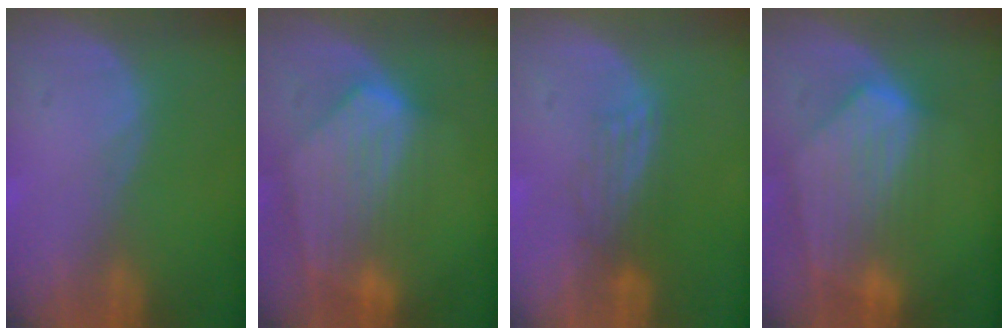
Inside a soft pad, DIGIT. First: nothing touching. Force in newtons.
{"total": 8.8, "press": 7.8, "slide": 4.0}
{"total": 2.7, "press": 2.7, "slide": 0.4}
{"total": 8.8, "press": 7.8, "slide": 4.0}